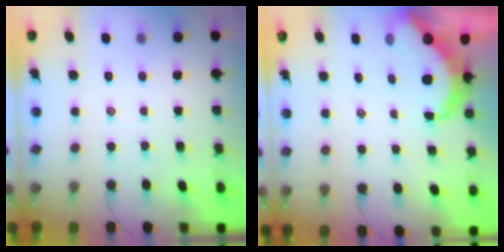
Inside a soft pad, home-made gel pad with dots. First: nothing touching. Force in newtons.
{"total": 6.9, "press": 6.8, "slide": 0.9}